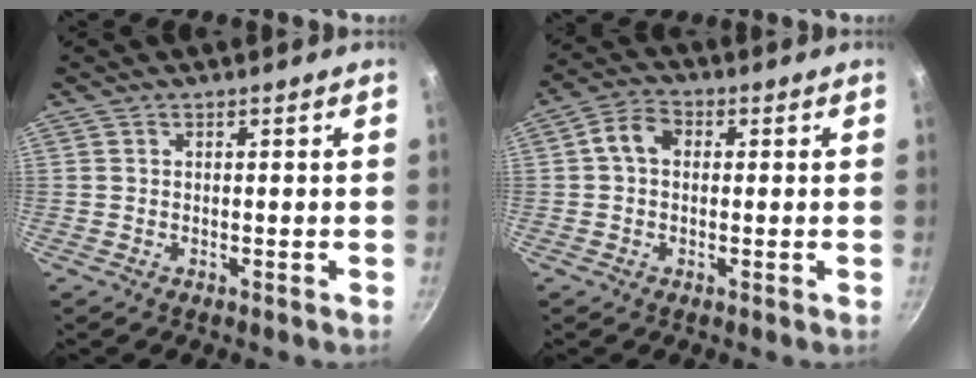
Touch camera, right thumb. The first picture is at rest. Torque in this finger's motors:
{"motor_torque": [-0.61, 1.17, 0.20, 0.03, 0.36]}